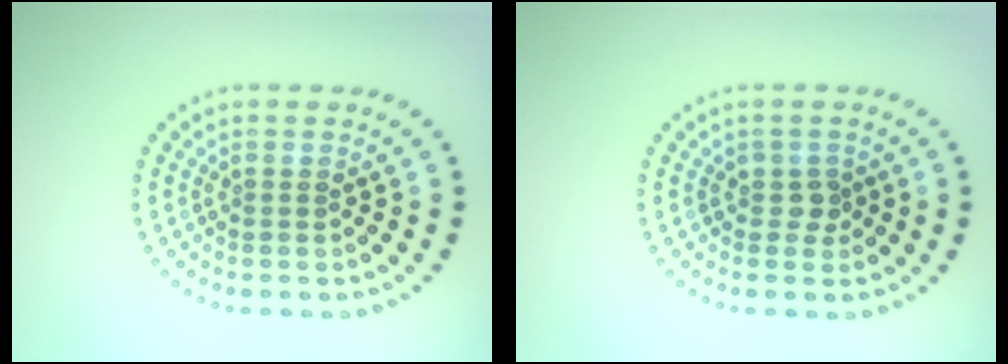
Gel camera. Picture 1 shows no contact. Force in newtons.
{"total": 1.1, "press": 1.0, "slide": 0.5}